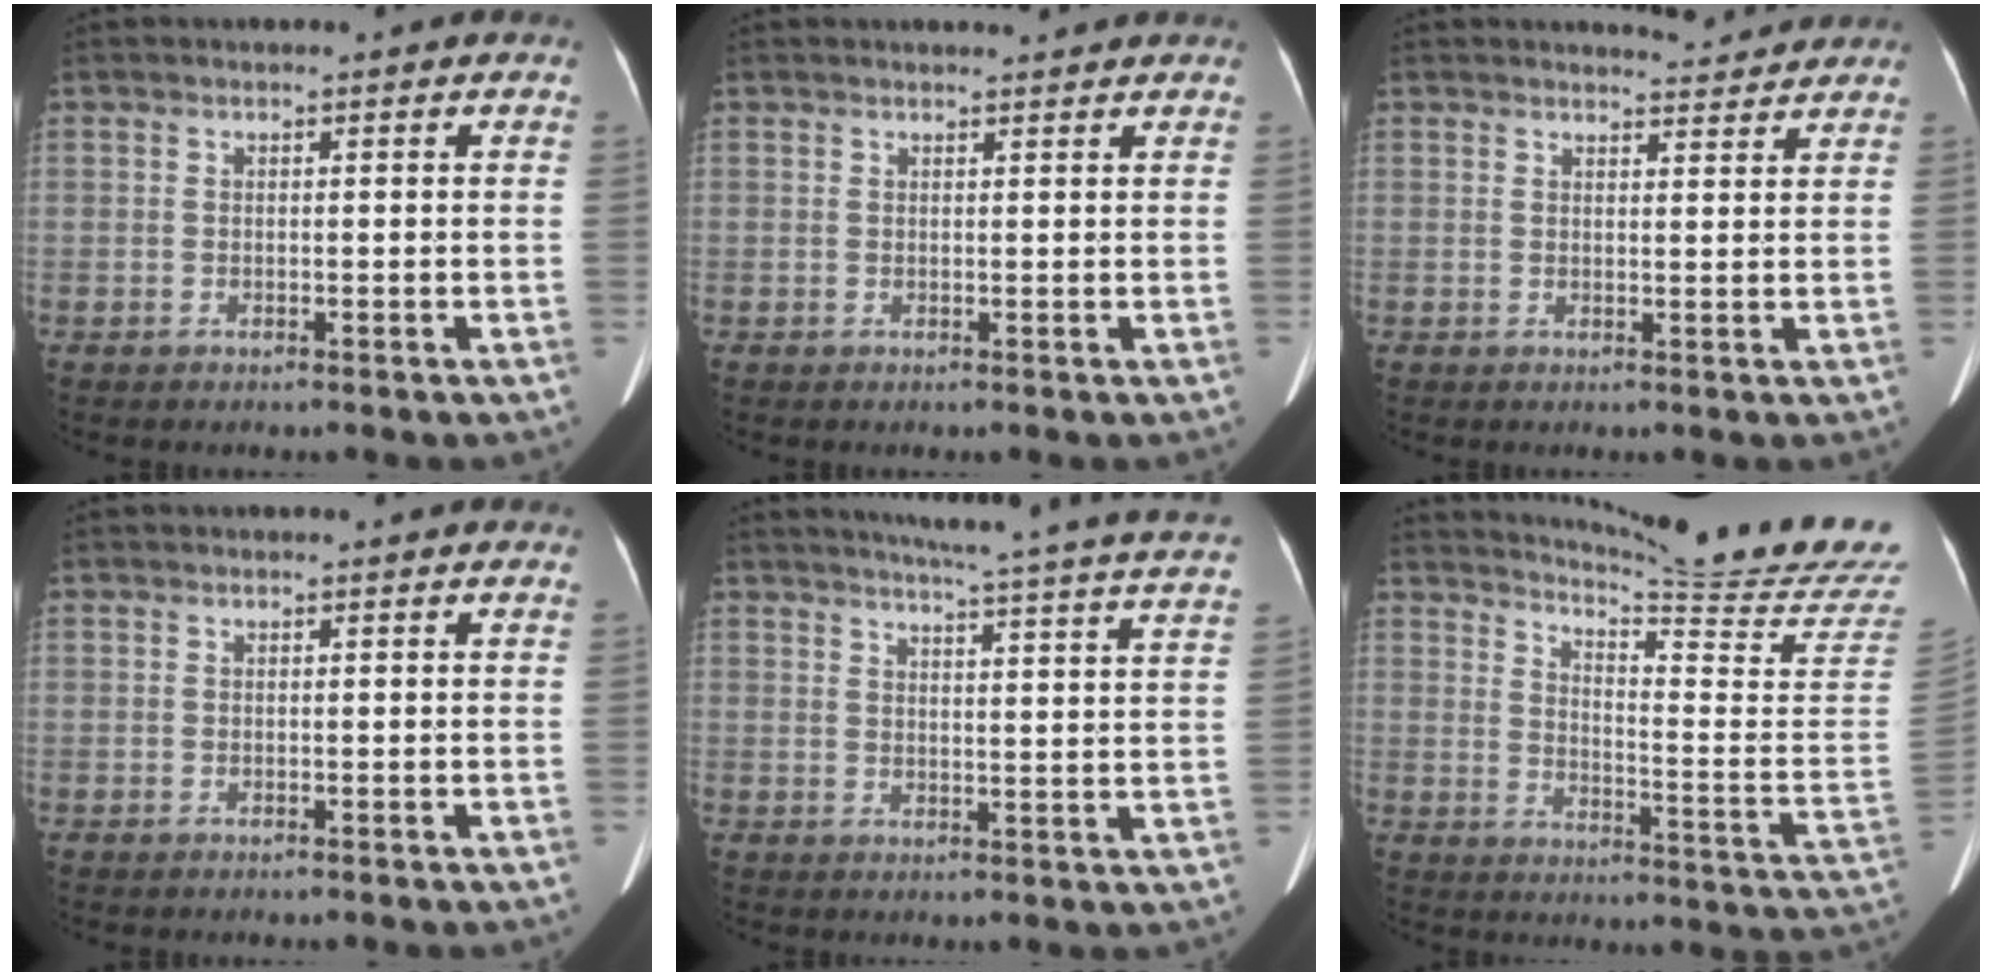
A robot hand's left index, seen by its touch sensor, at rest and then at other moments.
{"total": 2.5, "force": [2.4, 0.1, 0.6], "torque": [-0.010, 0.012, 0.031]}
{"total": 3.5, "force": [3.5, 0.1, -0.1], "torque": [-0.008, -0.002, 0.041]}
{"total": 0.0}
{"total": 22.2, "force": [20.4, -1.3, 8.9], "torque": [-0.129, -0.056, 0.235]}
{"total": 21.4, "force": [19.4, -2.9, 8.5], "torque": [-0.143, -0.136, 0.244]}